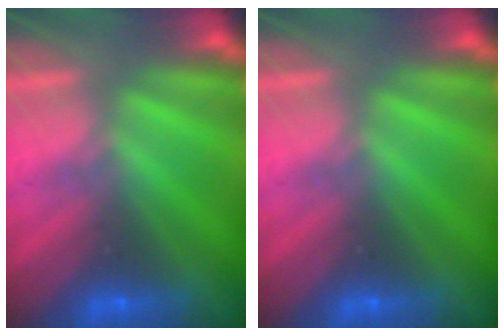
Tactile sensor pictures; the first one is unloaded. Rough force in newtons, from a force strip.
{"total": 0.0}